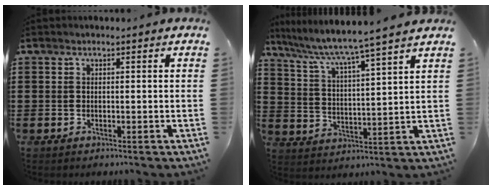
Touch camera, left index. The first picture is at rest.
{"total": 4.8, "force": [4.2, -0.8, 2.3], "torque": [-0.066, -0.038, 0.060]}